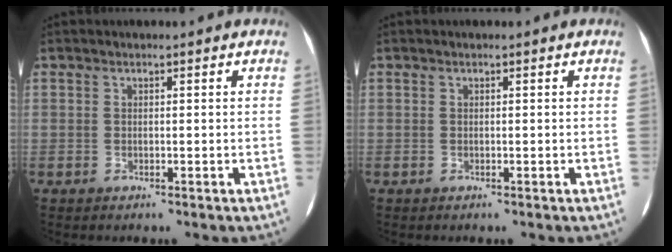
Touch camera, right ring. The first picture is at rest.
{"total": 0.0}